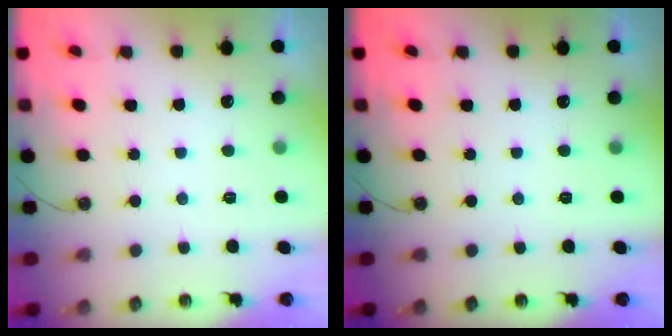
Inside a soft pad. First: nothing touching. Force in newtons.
{"total": 0.0}